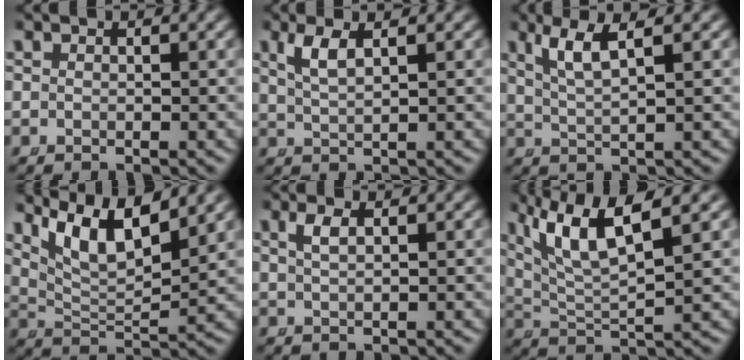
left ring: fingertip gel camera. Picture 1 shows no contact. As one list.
[{"total": 2.2, "force": [1.1, 0.4, 1.9], "torque": [-0.044, -0.004, 0.031]}, {"total": 3.5, "force": [1.7, 0.8, 2.9], "torque": [-0.060, 0.000, 0.038]}, {"total": 7.2, "force": [4.0, 3.2, 5.0], "torque": [-0.086, -0.004, 0.073]}, {"total": 1.2, "force": [0.6, 0.0, 1.1], "torque": [-0.021, -0.002, 0.019]}, {"total": 7.4, "force": [3.5, 3.6, 5.4], "torque": [-0.111, 0.006, 0.060]}]